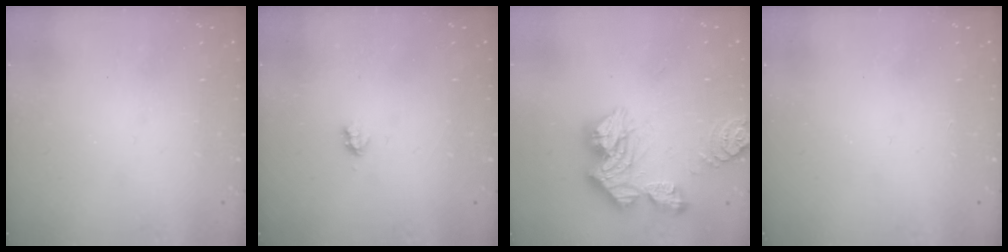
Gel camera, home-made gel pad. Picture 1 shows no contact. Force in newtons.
{"total": 1.9, "press": 1.8, "slide": 0.4}
{"total": 19.6, "press": 19.5, "slide": 1.9}
{"total": 1.7, "press": 1.7, "slide": 0.2}